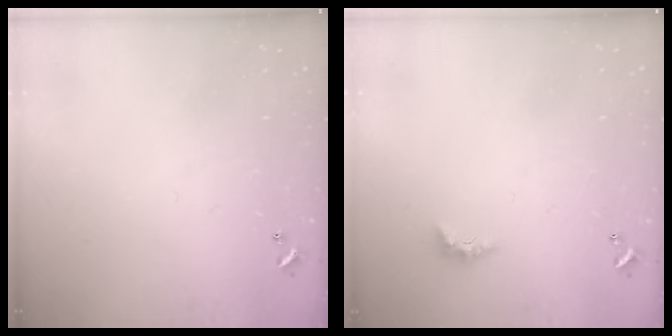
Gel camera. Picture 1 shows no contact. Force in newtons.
{"total": 2.3, "press": 2.2, "slide": 0.7}